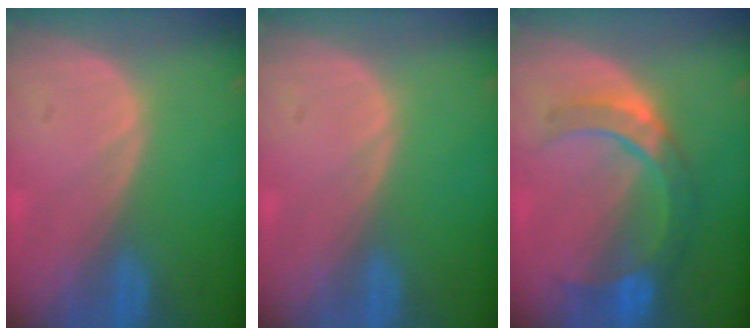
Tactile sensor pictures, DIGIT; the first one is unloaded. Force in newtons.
{"total": 0.0}
{"total": 7.2, "press": 7.2, "slide": 0.8}